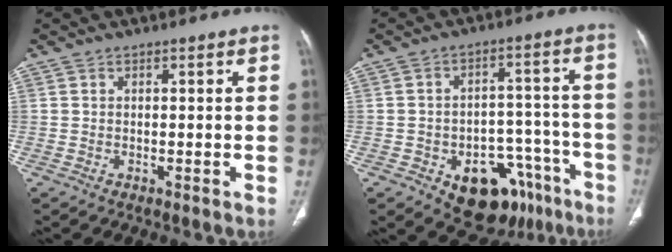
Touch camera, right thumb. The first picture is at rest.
{"total": 16.2, "force": [-8.8, 10.1, 9.2], "torque": [-0.075, 0.068, -0.112]}